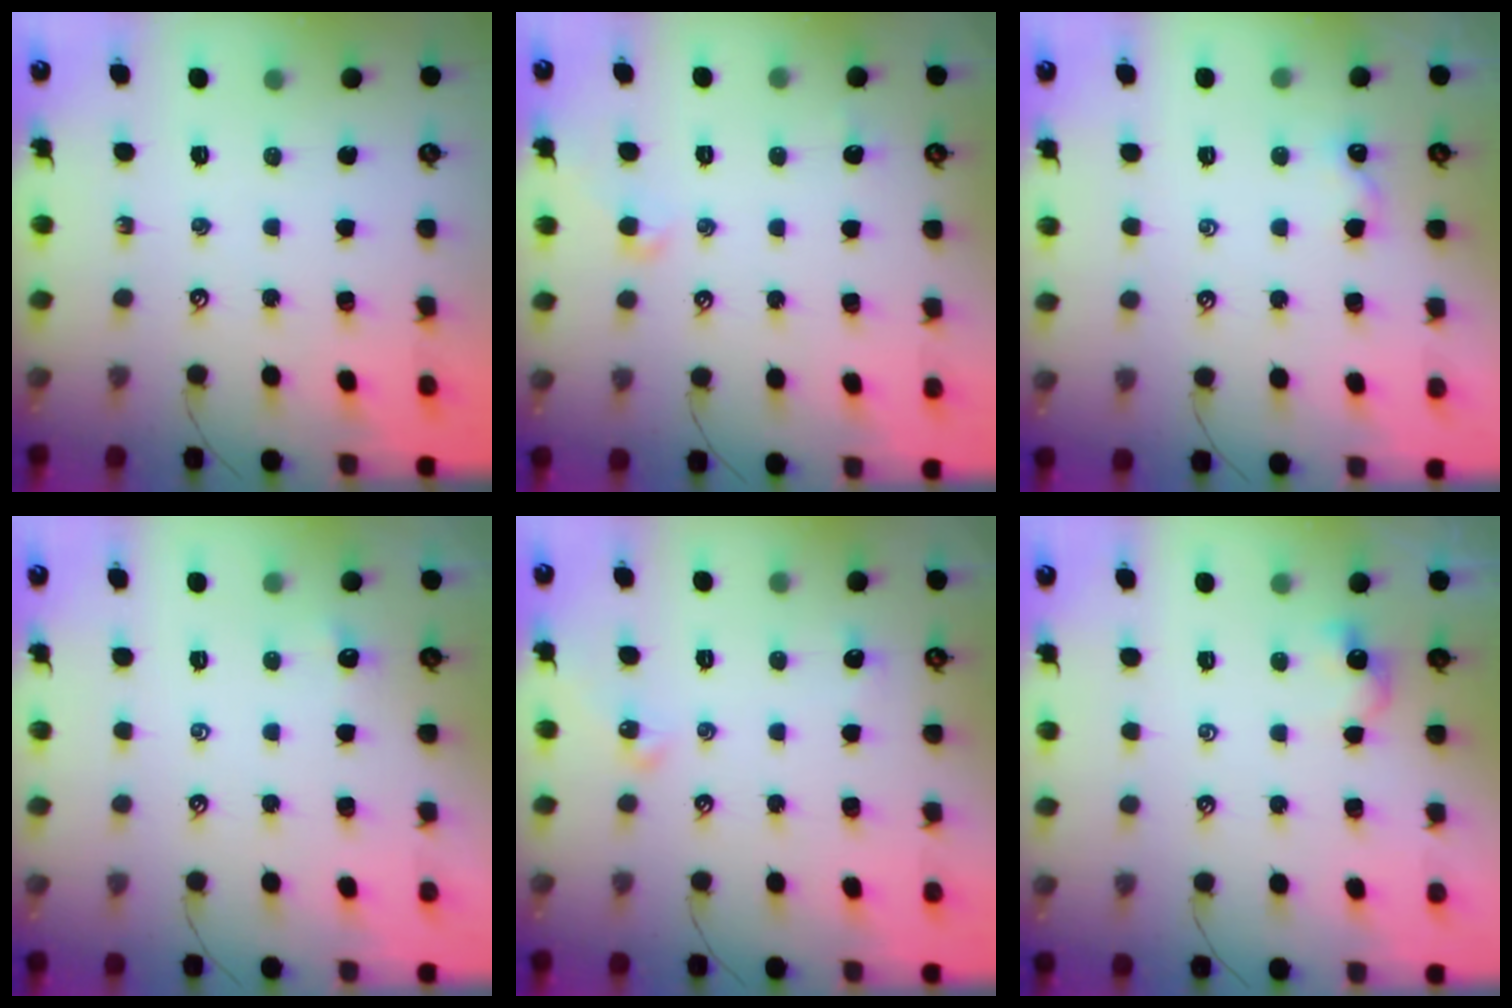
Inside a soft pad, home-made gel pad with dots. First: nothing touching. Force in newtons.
{"total": 0.0}
{"total": 2.3, "press": 2.2, "slide": 0.3}
{"total": 3.0, "press": 2.9, "slide": 0.3}
{"total": 0.8, "press": 0.6, "slide": 0.4}
{"total": 2.6, "press": 2.6, "slide": 0.0}